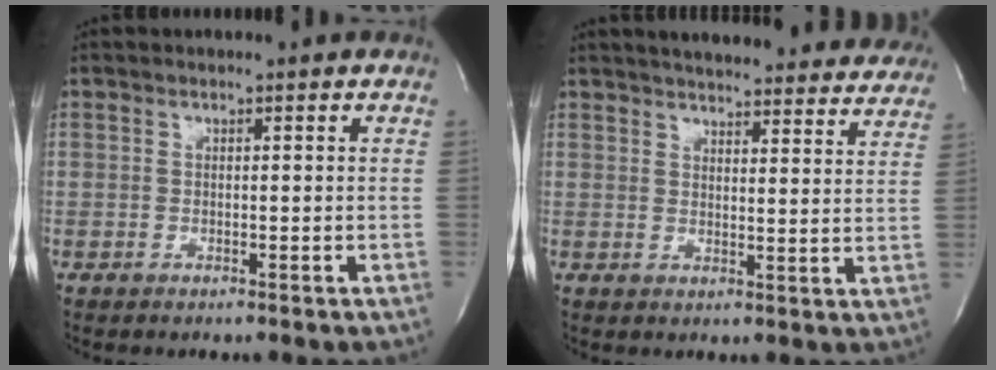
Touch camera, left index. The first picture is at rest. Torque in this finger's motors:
{"motor_torque": [0.13, -0.26, 0.30, 0.10]}